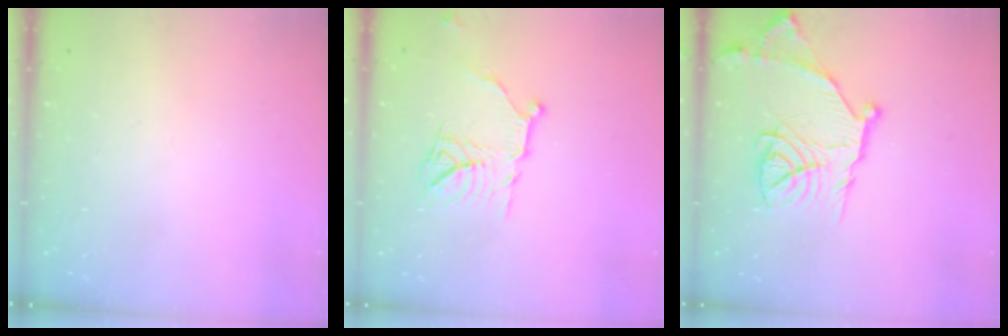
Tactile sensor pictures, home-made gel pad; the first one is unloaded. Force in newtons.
{"total": 11.9, "press": 11.9, "slide": 0.1}
{"total": 17.5, "press": 17.4, "slide": 1.6}